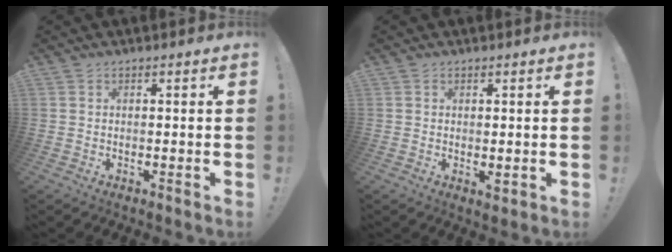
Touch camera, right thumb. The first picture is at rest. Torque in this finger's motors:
{"motor_torque": [-0.16, -0.20, 0.17, 0.11, -0.01]}